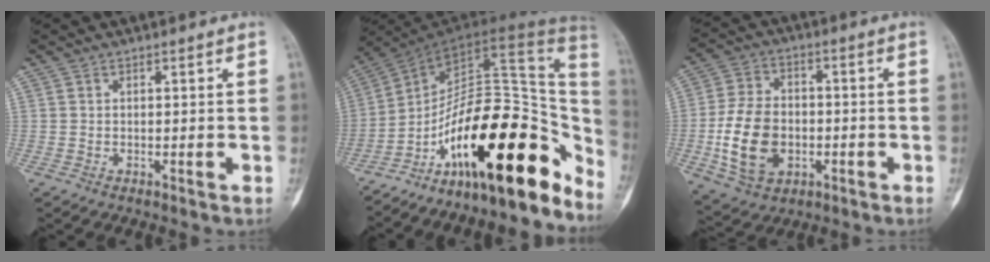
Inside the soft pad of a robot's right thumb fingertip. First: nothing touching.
{"total": 25.4, "force": [-13.3, 9.8, 19.3], "torque": [-0.196, 0.126, -0.208]}
{"total": 13.7, "force": [-2.9, 9.6, 9.3], "torque": [-0.161, 0.012, -0.046]}